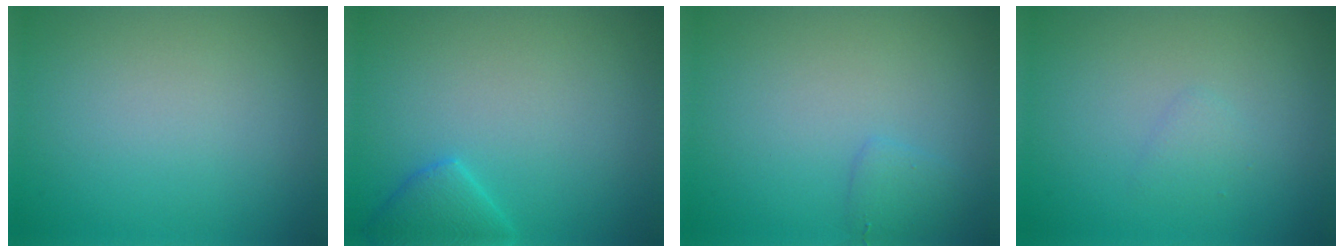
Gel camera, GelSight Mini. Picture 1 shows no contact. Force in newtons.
{"total": 2.3, "press": 2.3, "slide": 0.2}
{"total": 1.2, "press": 1.2, "slide": 0.1}
{"total": 0.8, "press": 0.8, "slide": 0.1}